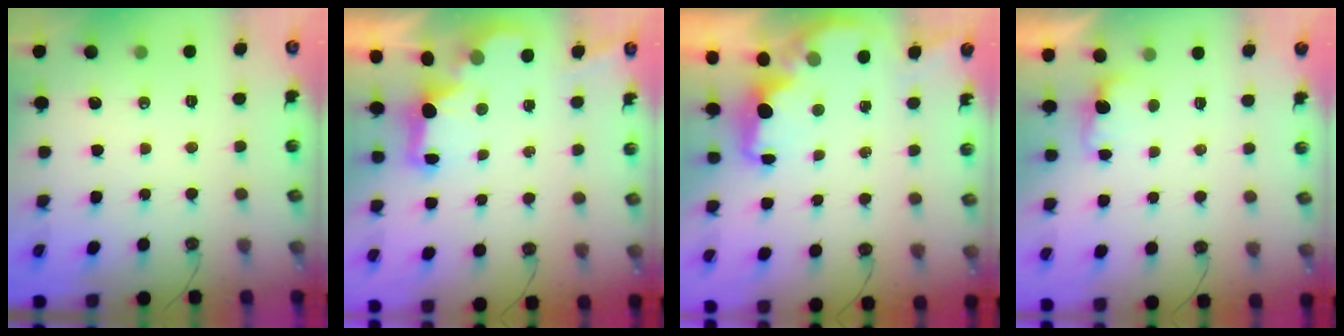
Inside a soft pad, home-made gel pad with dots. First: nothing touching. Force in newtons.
{"total": 2.4, "press": 2.3, "slide": 0.8}
{"total": 2.0, "press": 1.8, "slide": 0.8}
{"total": 2.0, "press": 1.7, "slide": 0.9}